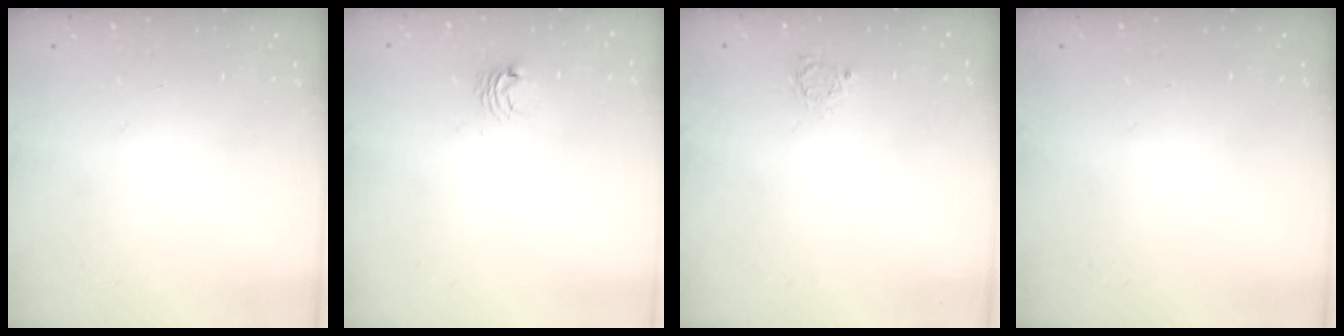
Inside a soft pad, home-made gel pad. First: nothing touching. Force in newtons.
{"total": 3.7, "press": 3.7, "slide": 0.3}
{"total": 2.6, "press": 2.6, "slide": 0.4}
{"total": 0.0}